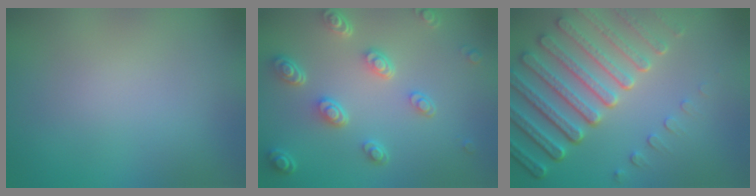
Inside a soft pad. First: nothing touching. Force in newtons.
{"total": 4.7, "press": 3.5, "slide": 3.2}
{"total": 7.6, "press": 5.7, "slide": 5.1}